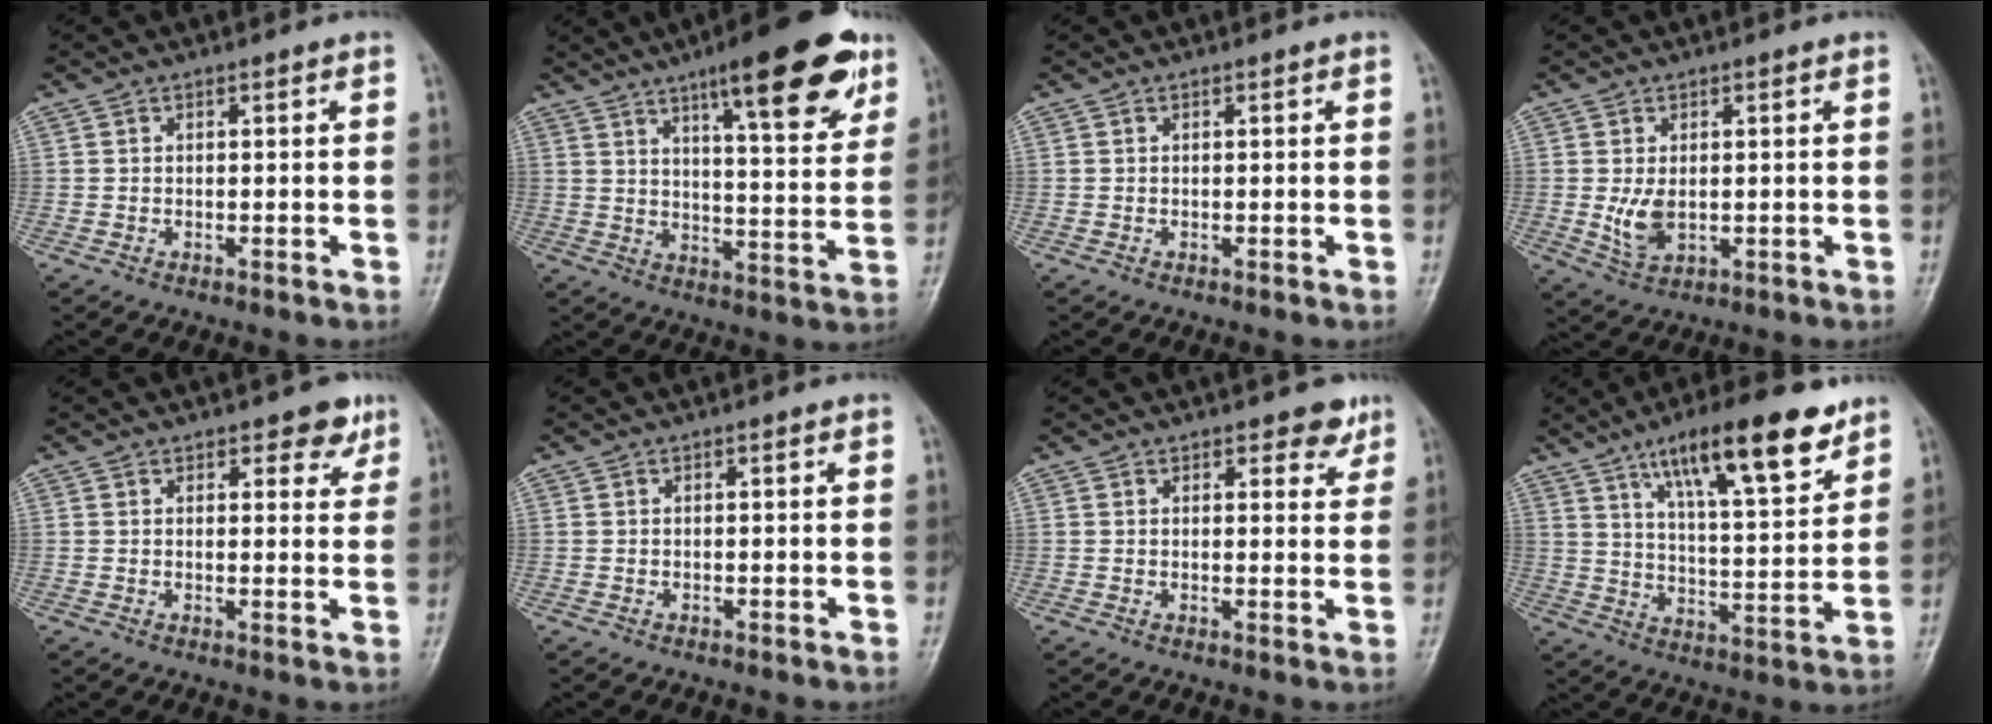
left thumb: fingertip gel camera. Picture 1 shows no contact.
{"total": 18.9, "force": [11.2, 4.8, 14.5], "torque": [-0.168, -0.044, 0.161]}
{"total": 0.0}
{"total": 4.6, "force": [0.0, 2.8, 3.6], "torque": [-0.065, -0.012, 0.009]}
{"total": 4.4, "force": [2.9, 2.3, 2.3], "torque": [-0.001, -0.014, 0.035]}
{"total": 0.0}
{"total": 3.9, "force": [2.8, 2.0, 1.8], "torque": [0.004, -0.014, 0.033]}
{"total": 17.9, "force": [11.0, 4.9, 13.2], "torque": [-0.182, -0.048, 0.181]}